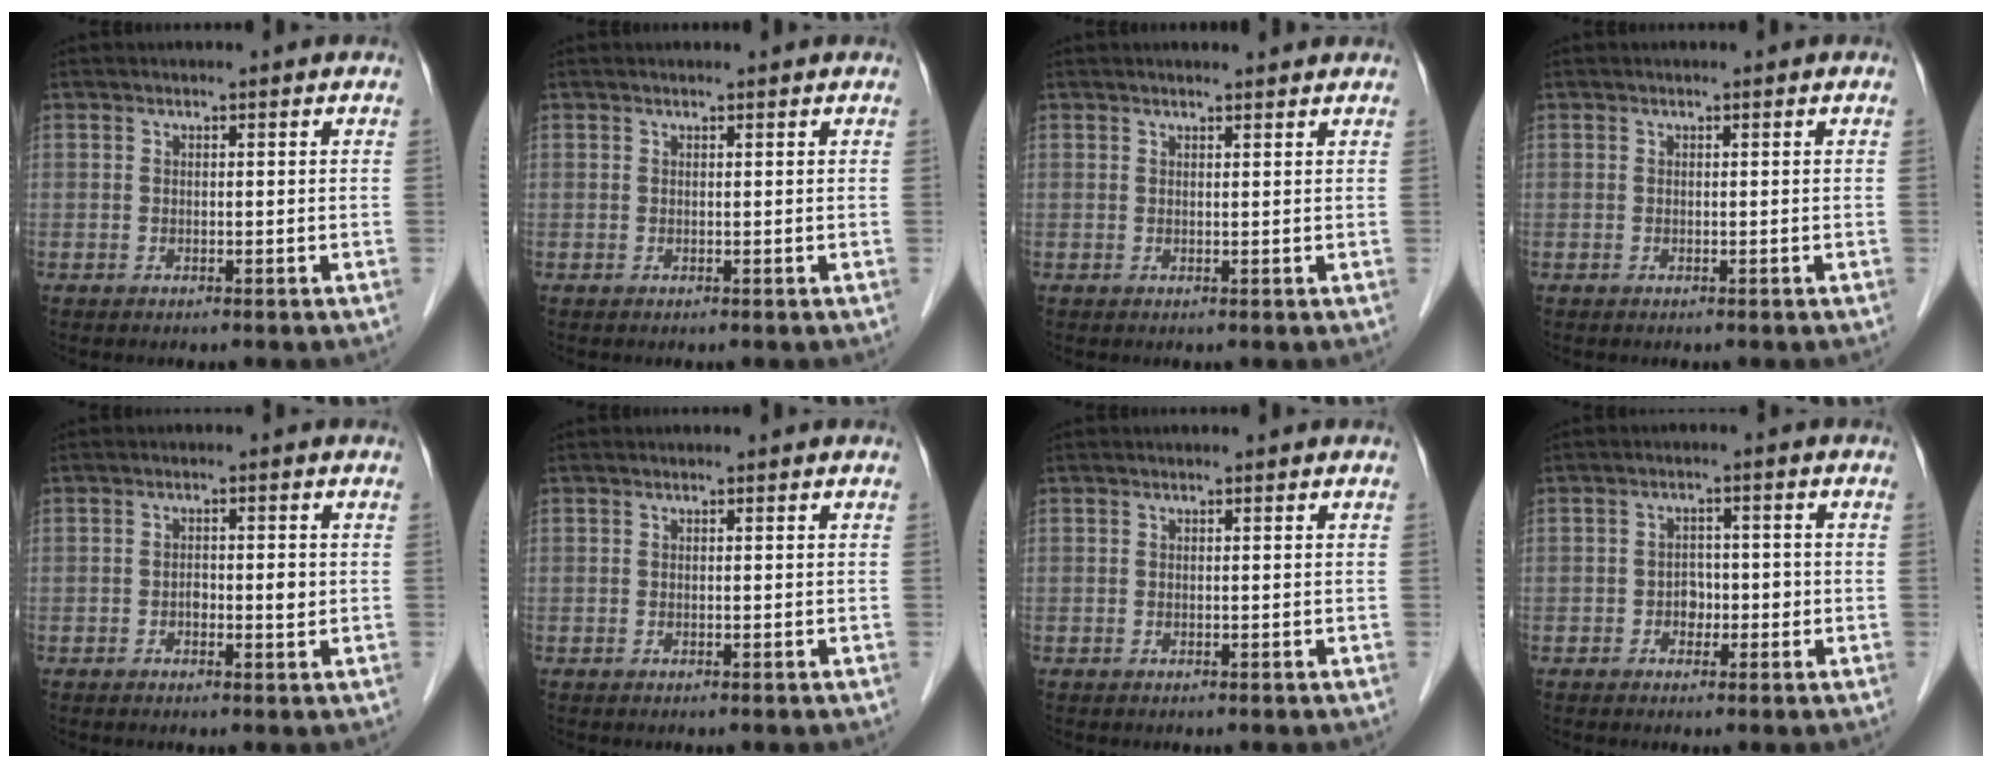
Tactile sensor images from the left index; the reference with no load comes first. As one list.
[{"total": 0.7, "force": [0.7, 0.0, 0.1], "torque": [-0.005, 0.005, 0.010]}, {"total": 3.2, "force": [3.1, 0.2, 0.8], "torque": [-0.014, 0.012, 0.034]}, {"total": 0.0}, {"total": 2.4, "force": [-0.3, 1.0, 2.2], "torque": [-0.035, 0.003, -0.004]}, {"total": 0.0}, {"total": 0.0}, {"total": 2.7, "force": [-0.9, 2.0, 1.6], "torque": [-0.020, 0.010, -0.014]}]